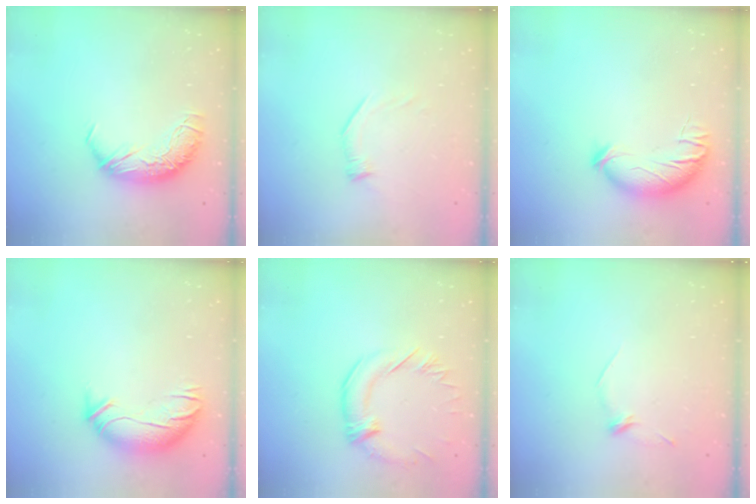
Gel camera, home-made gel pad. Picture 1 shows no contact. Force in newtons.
{"total": 5.8, "press": 5.7, "slide": 1.1}
{"total": 4.5, "press": 4.3, "slide": 1.3}
{"total": 3.3, "press": 2.5, "slide": 2.1}
{"total": 1.1, "press": 0.1, "slide": 1.1}
{"total": 7.7, "press": 7.7, "slide": 0.9}